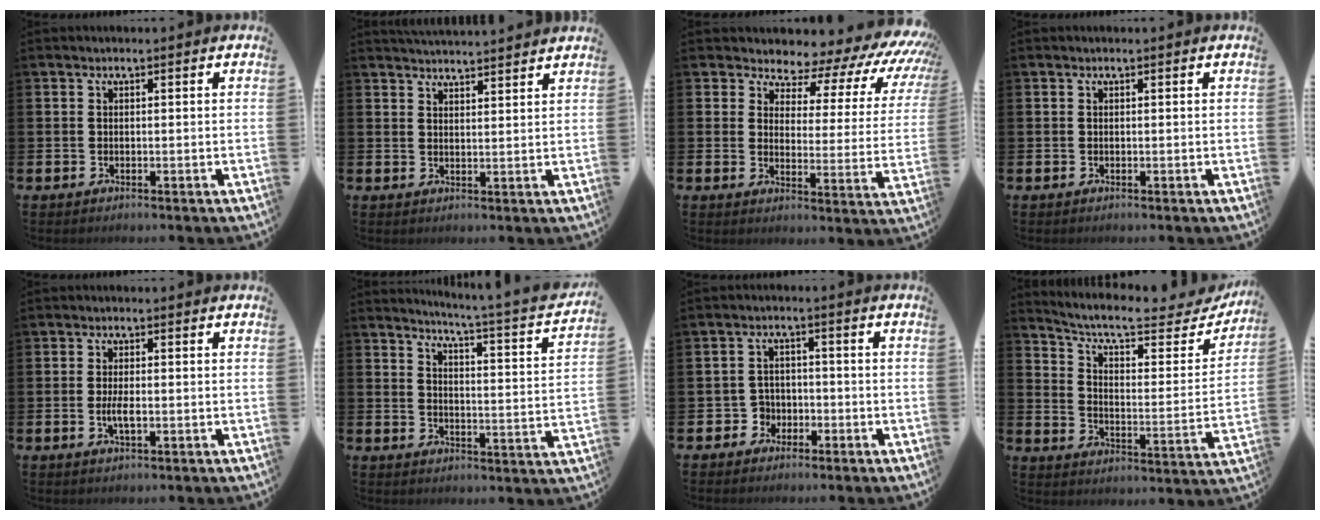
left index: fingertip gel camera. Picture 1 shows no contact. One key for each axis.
{"total": 3.4, "fx": 3.4, "fy": -0.2, "fz": 0.0, "tx": -0.007, "ty": -0.019, "tz": 0.062}
{"total": 4.7, "fx": 3.6, "fy": 2.8, "fz": 1.0, "tx": -0.021, "ty": -0.051, "tz": 0.047}
{"total": 0.0}
{"total": 2.6, "fx": -0.4, "fy": 0.9, "fz": 2.4, "tx": -0.044, "ty": -0.001, "tz": -0.007}
{"total": 4.1, "fx": 3.7, "fy": -0.7, "fz": 1.7, "tx": -0.038, "ty": -0.047, "tz": 0.050}
{"total": 3.1, "fx": -1.8, "fy": 2.5, "fz": 0.2, "tx": -0.022, "ty": 0.006, "tz": -0.041}
{"total": 8.2, "fx": 7.1, "fy": 2.0, "fz": 3.5, "tx": -0.090, "ty": -0.052, "tz": 0.115}